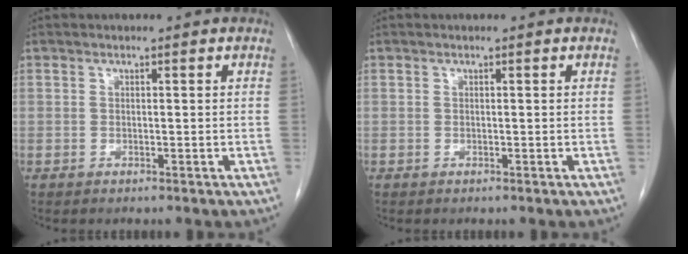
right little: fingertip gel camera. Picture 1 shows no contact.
{"total": 0.0}